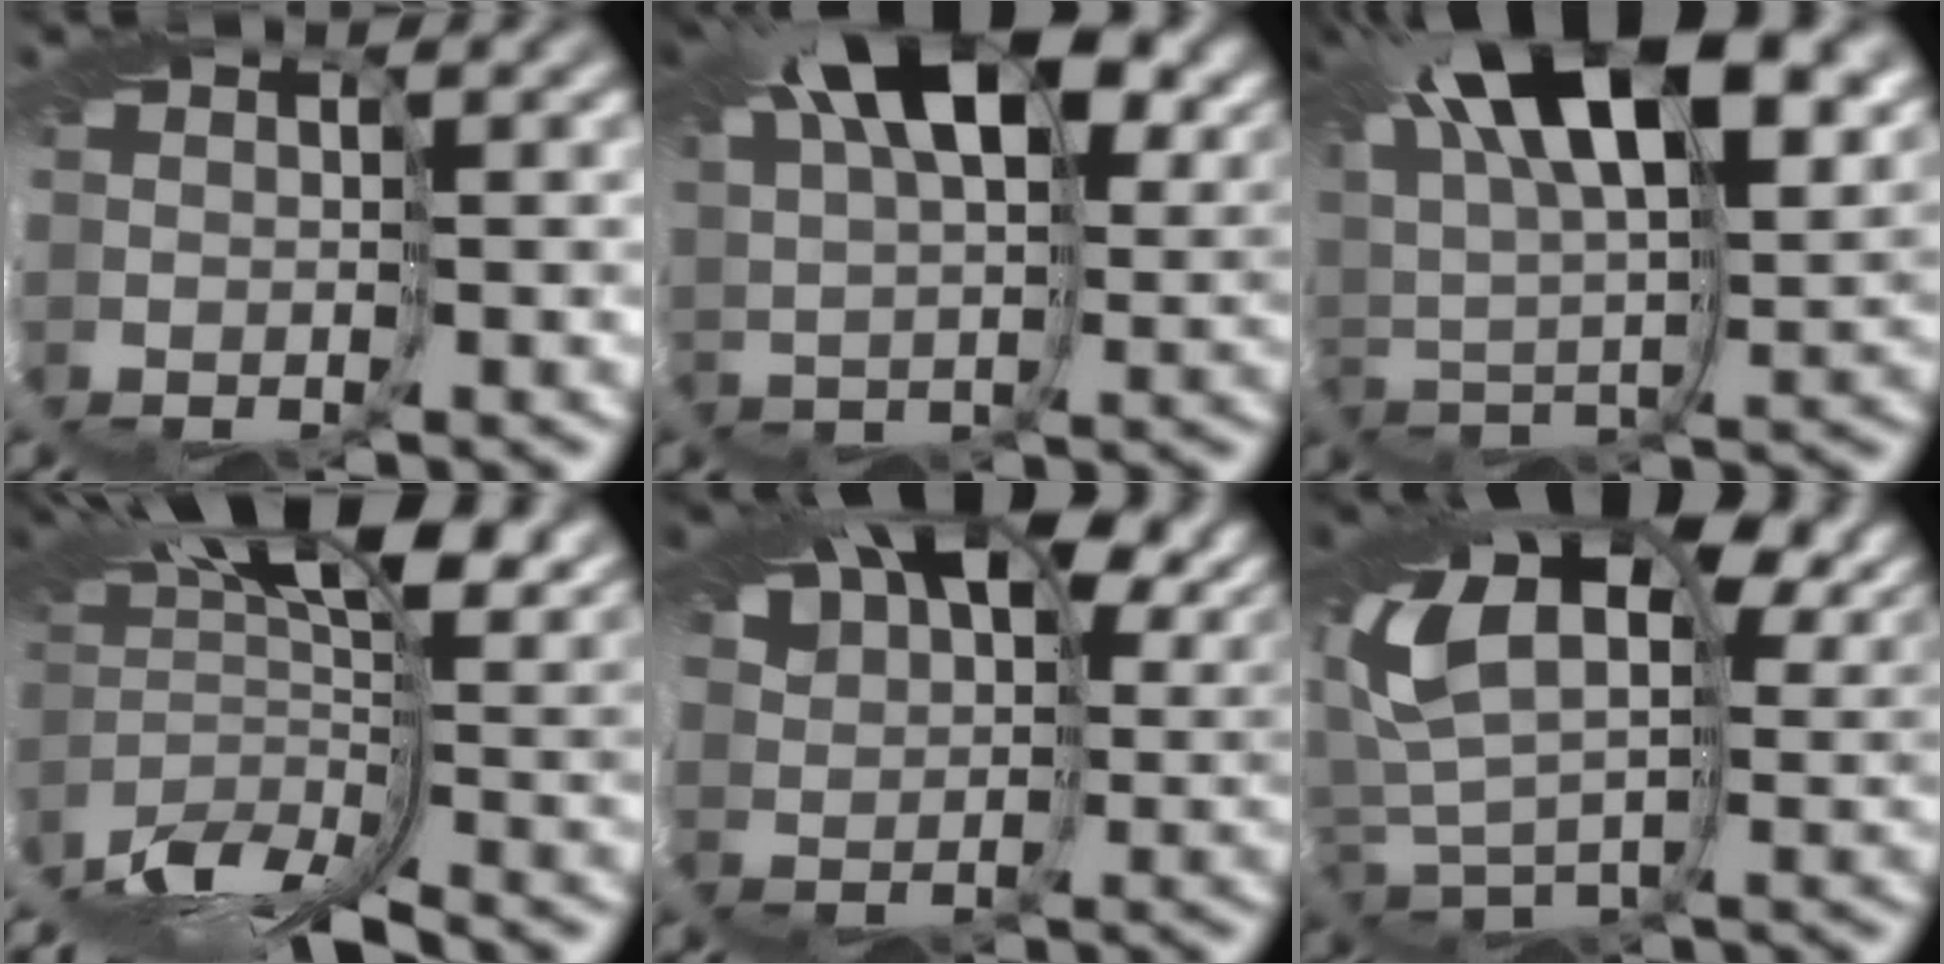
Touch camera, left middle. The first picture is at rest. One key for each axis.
{"total": 13.2, "fx": 6.9, "fy": 6.1, "fz": 9.4, "tx": -0.146, "ty": 0.052, "tz": 0.098}
{"total": 13.7, "fx": 7.6, "fy": 4.7, "fz": 10.4, "tx": -0.187, "ty": 0.044, "tz": 0.112}
{"total": 10.0, "fx": -1.4, "fy": 3.5, "fz": 9.3, "tx": -0.173, "ty": 0.003, "tz": -0.028}
{"total": 12.3, "fx": 8.5, "fy": 6.4, "fz": 6.2, "tx": -0.128, "ty": 0.045, "tz": 0.138}
{"total": 13.1, "fx": 6.4, "fy": 7.3, "fz": 8.7, "tx": -0.207, "ty": 0.009, "tz": 0.134}